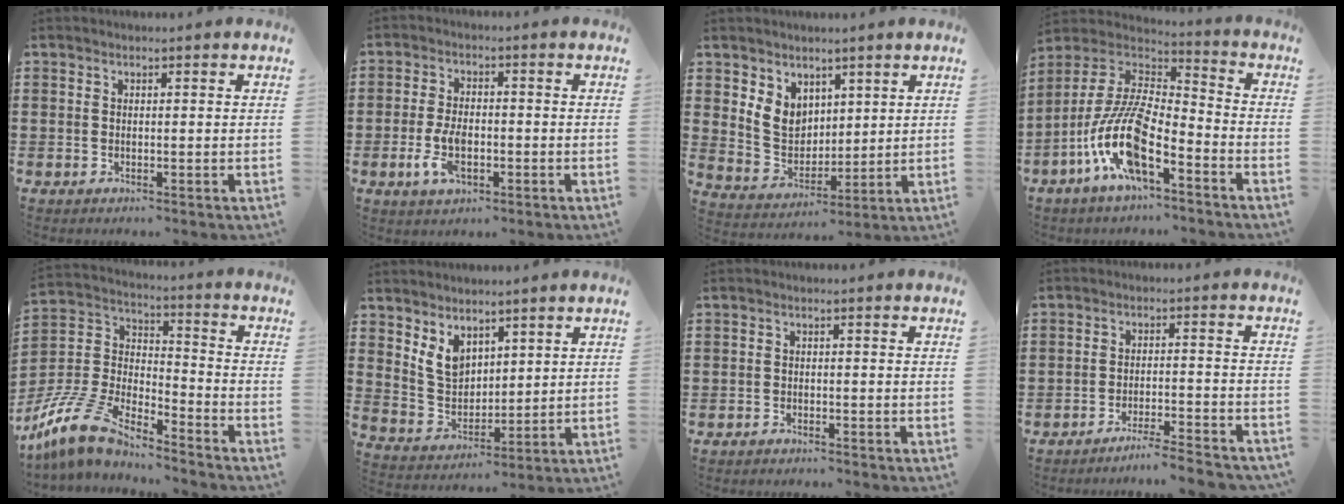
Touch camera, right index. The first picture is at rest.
{"total": 5.5, "force": [-1.6, 2.8, 4.4], "torque": [-0.107, -0.004, -0.032]}
{"total": 6.6, "force": [3.1, 5.3, 2.4], "torque": [-0.070, 0.008, 0.061]}
{"total": 12.8, "force": [-6.6, 4.0, 10.3], "torque": [-0.242, -0.009, -0.137]}
{"total": 11.4, "force": [-9.8, 3.0, 4.9], "torque": [-0.135, 0.014, -0.207]}
{"total": 5.7, "force": [3.6, 3.8, 2.3], "torque": [-0.069, -0.002, 0.067]}
{"total": 1.2, "force": [-1.1, 0.2, -0.1], "torque": [-0.002, 0.003, -0.025]}
{"total": 4.2, "force": [-4.1, -0.5, 1.1], "torque": [-0.019, -0.006, -0.083]}